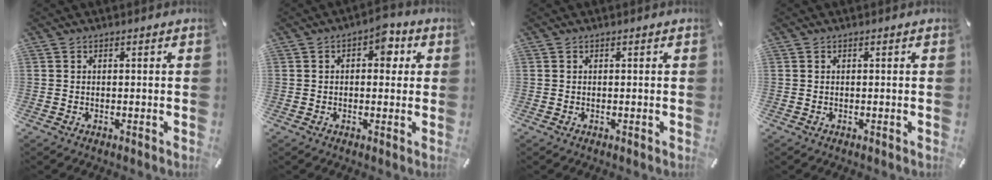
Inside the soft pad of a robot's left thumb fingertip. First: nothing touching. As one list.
[{"total": 5.6, "force": [1.4, 3.5, 4.2], "torque": [-0.039, -0.006, 0.012]}, {"total": 0.0}, {"total": 0.0}]